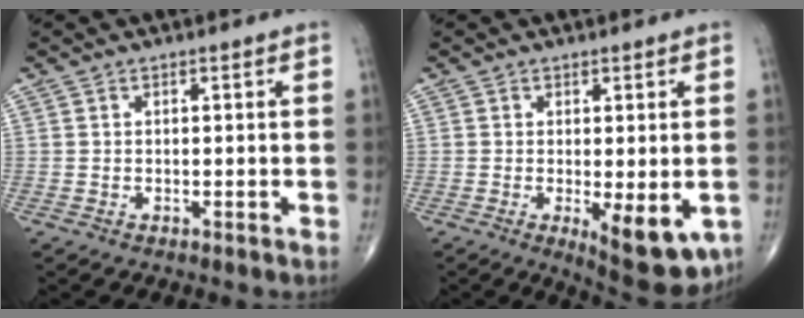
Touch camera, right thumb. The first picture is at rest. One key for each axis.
{"total": 9.4, "fx": -2.6, "fy": 3.4, "fz": 8.3, "tx": -0.101, "ty": -0.020, "tz": -0.029}